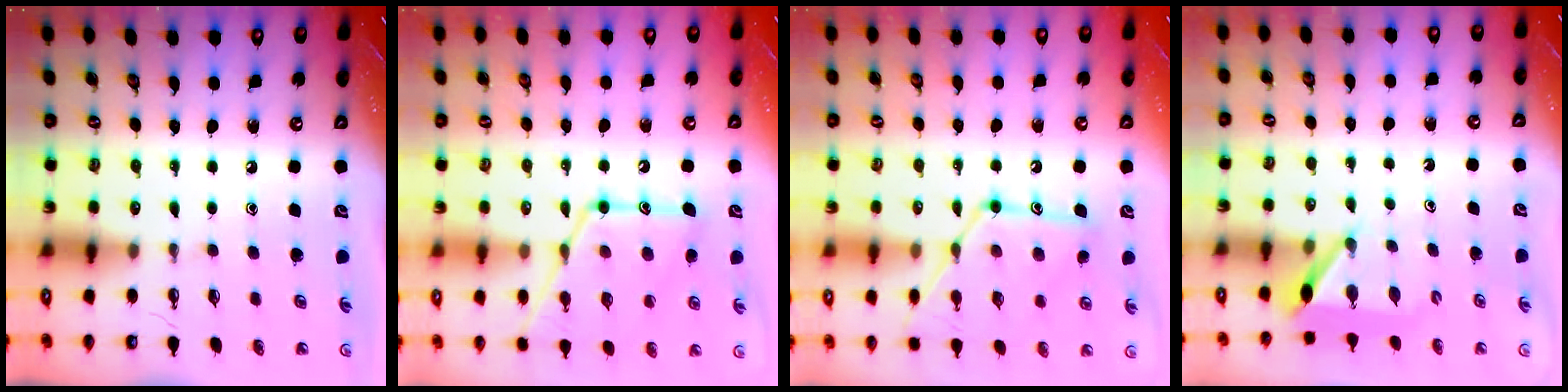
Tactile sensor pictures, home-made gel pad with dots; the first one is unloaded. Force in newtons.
{"total": 17.5, "press": 17.5, "slide": 1.5}
{"total": 14.8, "press": 14.8, "slide": 1.0}
{"total": 5.9, "press": 5.8, "slide": 0.5}